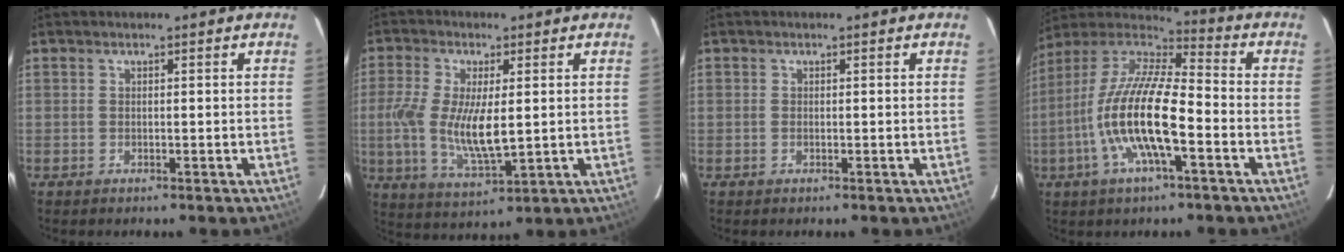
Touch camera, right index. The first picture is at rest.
{"total": 11.6, "force": [-0.1, 4.1, 10.9], "torque": [-0.226, -0.011, -0.001]}
{"total": 0.5, "force": [-0.1, 0.4, 0.3], "torque": [-0.006, 0.000, -0.003]}
{"total": 17.7, "force": [-5.4, 4.6, 16.2], "torque": [-0.312, -0.012, -0.109]}